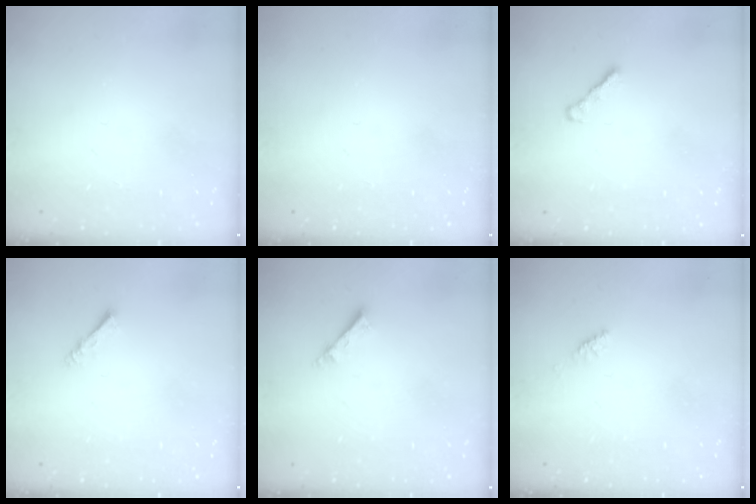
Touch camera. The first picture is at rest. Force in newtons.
{"total": 0.0}
{"total": 2.4, "press": 2.3, "slide": 0.6}
{"total": 1.6, "press": 1.5, "slide": 0.3}
{"total": 2.3, "press": 2.3, "slide": 0.1}
{"total": 2.4, "press": 2.3, "slide": 0.7}